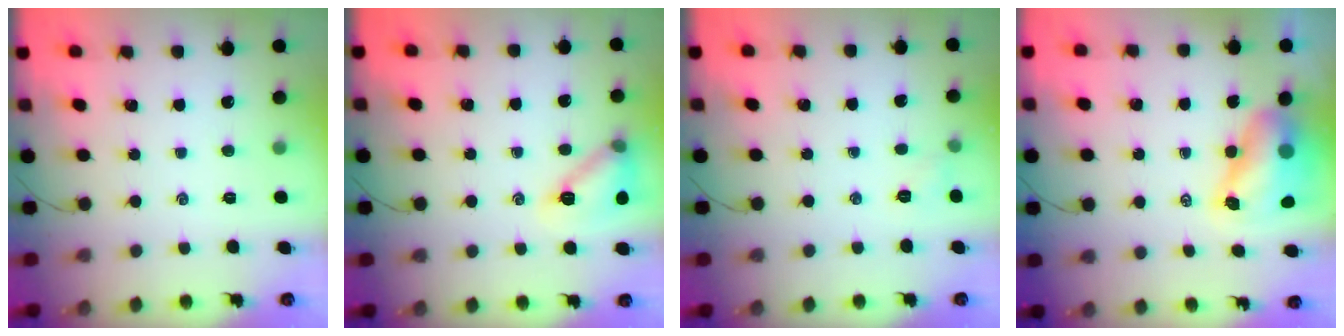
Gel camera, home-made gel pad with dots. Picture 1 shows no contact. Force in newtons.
{"total": 12.8, "press": 12.7, "slide": 0.7}
{"total": 4.0, "press": 3.8, "slide": 1.3}
{"total": 8.4, "press": 8.2, "slide": 1.7}